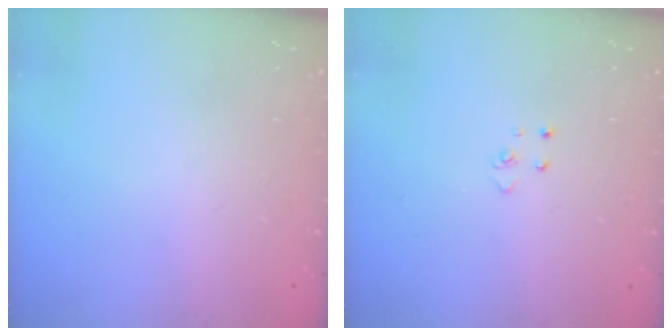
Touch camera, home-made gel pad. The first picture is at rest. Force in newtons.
{"total": 2.8, "press": 2.8, "slide": 0.3}